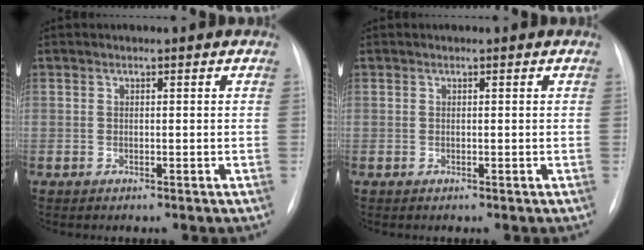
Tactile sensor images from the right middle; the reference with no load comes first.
{"total": 0.0}